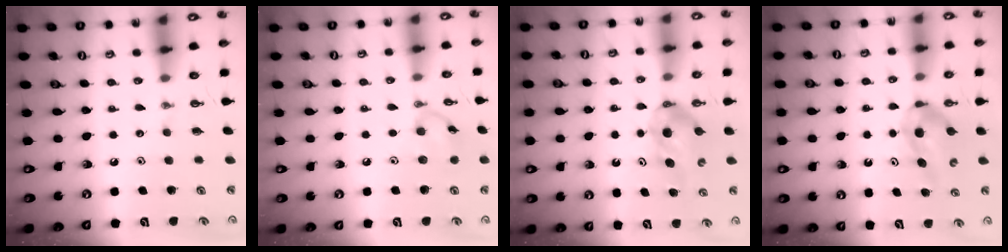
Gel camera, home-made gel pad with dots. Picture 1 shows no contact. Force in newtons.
{"total": 7.6, "press": 7.6, "slide": 0.4}
{"total": 6.1, "press": 6.0, "slide": 1.2}
{"total": 5.4, "press": 5.4, "slide": 0.2}